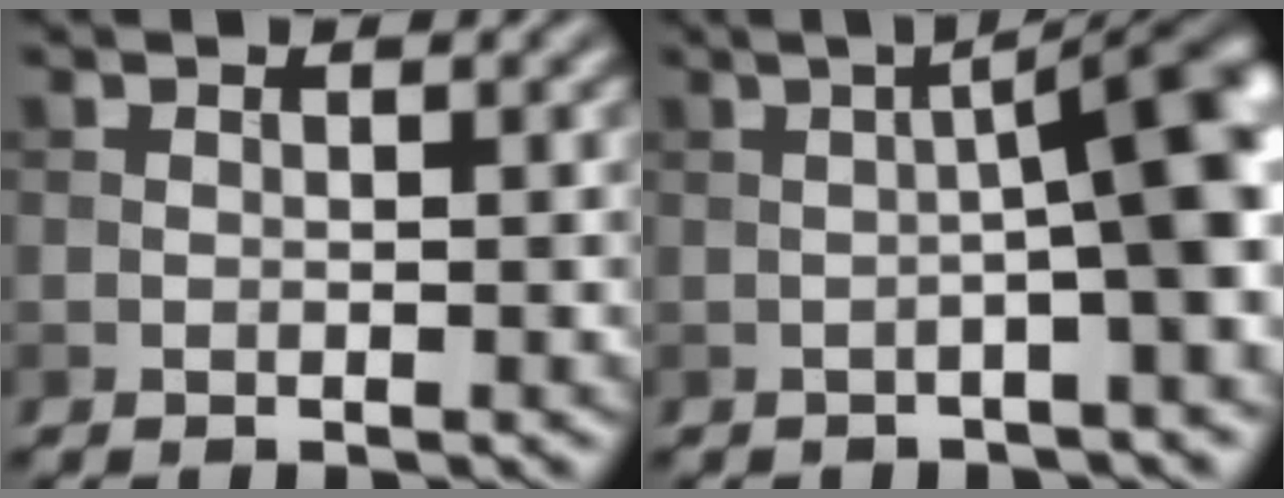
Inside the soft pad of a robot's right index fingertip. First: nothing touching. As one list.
[{"total": 7.5, "force": [-0.2, 1.2, 7.4], "torque": [-0.094, 0.023, -0.010]}]